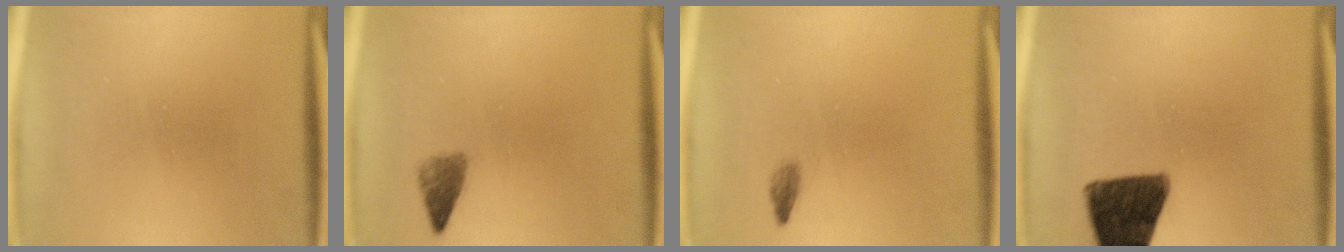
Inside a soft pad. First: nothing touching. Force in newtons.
{"total": 2.2}
{"total": 0.9}
{"total": 13.2}